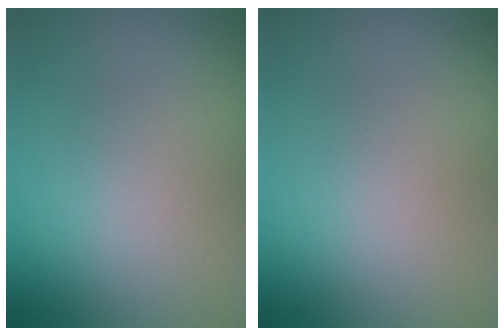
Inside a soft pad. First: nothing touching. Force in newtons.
{"total": 0.0}